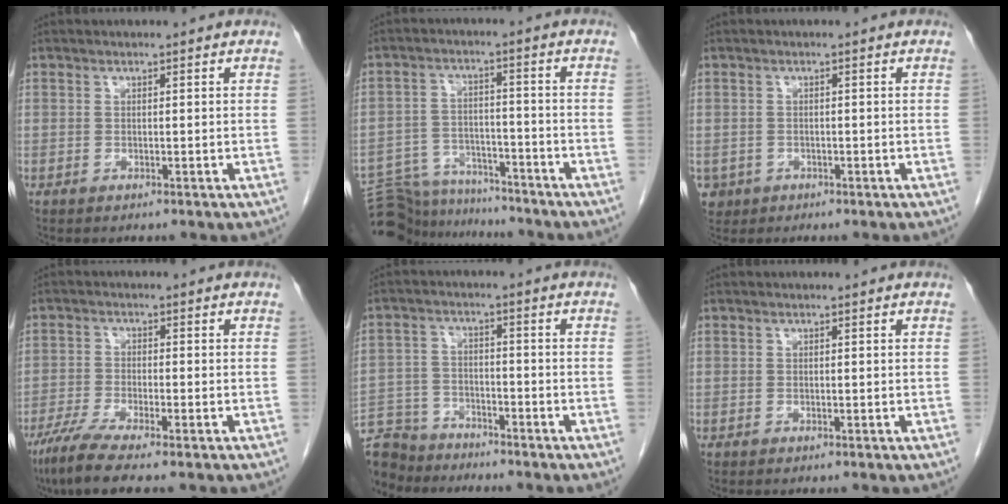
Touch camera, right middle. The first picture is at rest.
{"total": 14.0, "force": [-13.3, 3.6, 2.5], "torque": [-0.050, 0.016, -0.202]}
{"total": 2.9, "force": [-1.4, 2.5, 0.3], "torque": [-0.004, 0.004, -0.021]}
{"total": 6.8, "force": [-5.0, 0.4, 4.6], "torque": [-0.088, -0.014, -0.086]}
{"total": 11.8, "force": [-10.8, 4.4, 1.7], "torque": [-0.052, 0.009, -0.192]}
{"total": 0.0}